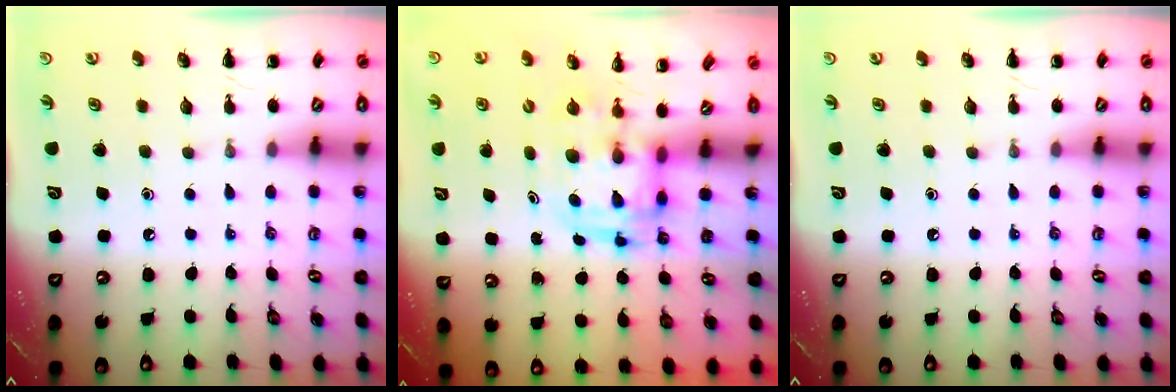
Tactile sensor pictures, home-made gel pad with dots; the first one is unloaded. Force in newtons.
{"total": 3.3, "press": 3.2, "slide": 0.7}
{"total": 0.0}